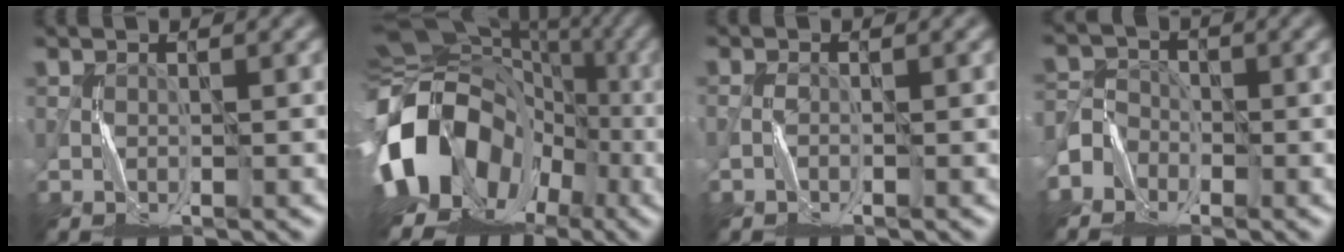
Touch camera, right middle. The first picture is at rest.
{"total": 18.0, "force": [-5.4, 13.9, 10.1], "torque": [-0.207, -0.001, -0.101]}
{"total": 0.8, "force": [-0.8, 0.0, -0.1], "torque": [0.002, 0.004, -0.015]}
{"total": 3.1, "force": [-2.3, 2.1, -0.2], "torque": [0.015, 0.010, -0.054]}